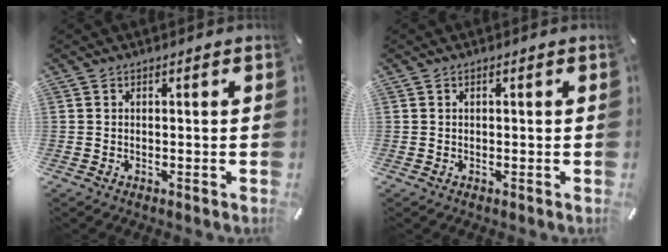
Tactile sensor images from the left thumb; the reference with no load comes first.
{"total": 0.0}